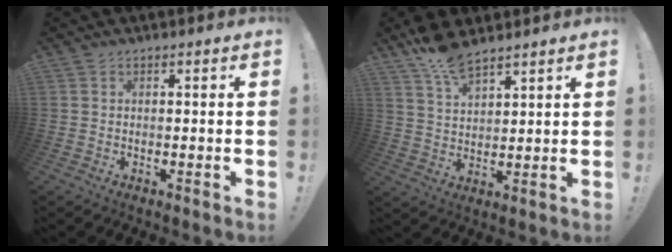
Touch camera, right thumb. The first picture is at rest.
{"total": 8.5, "force": [6.7, 2.6, 4.5], "torque": [-0.083, -0.039, 0.125]}